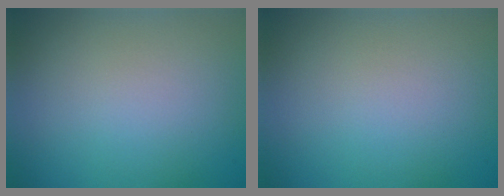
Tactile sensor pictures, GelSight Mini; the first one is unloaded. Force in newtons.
{"total": 0.0}